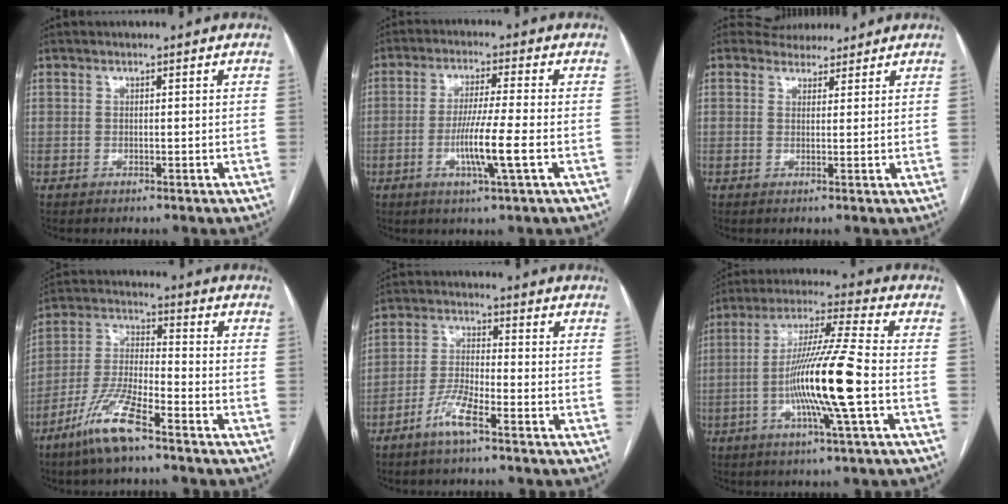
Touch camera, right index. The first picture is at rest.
{"total": 8.0, "force": [-2.3, -0.7, 7.6], "torque": [-0.143, -0.013, -0.045]}
{"total": 3.8, "force": [3.5, 1.6, 0.0], "torque": [-0.001, 0.015, 0.047]}
{"total": 10.3, "force": [-6.8, 1.6, 7.6], "torque": [-0.164, -0.015, -0.137]}
{"total": 5.7, "force": [-3.7, 1.0, 4.3], "torque": [-0.093, -0.001, -0.074]}
{"total": 14.1, "force": [-3.1, -1.1, 13.7], "torque": [-0.257, -0.006, -0.065]}